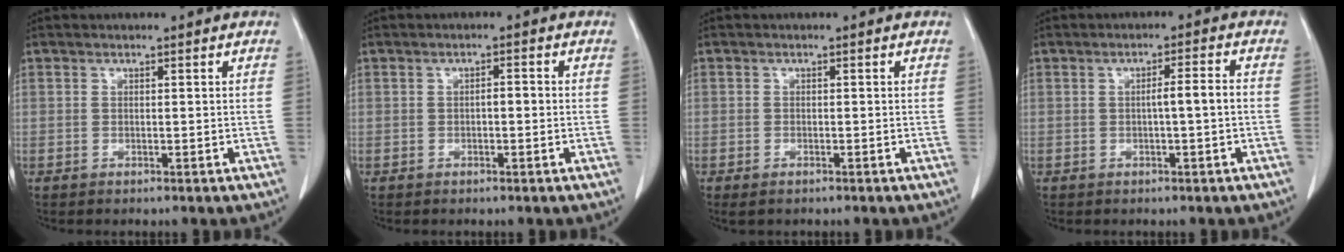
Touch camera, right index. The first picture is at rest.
{"total": 1.5, "force": [-0.2, 0.4, 1.4], "torque": [-0.022, 0.004, -0.003]}
{"total": 1.2, "force": [-0.8, 0.5, 0.8], "torque": [-0.018, -0.004, -0.006]}
{"total": 3.3, "force": [-0.4, -0.1, 3.2], "torque": [-0.051, 0.005, -0.006]}